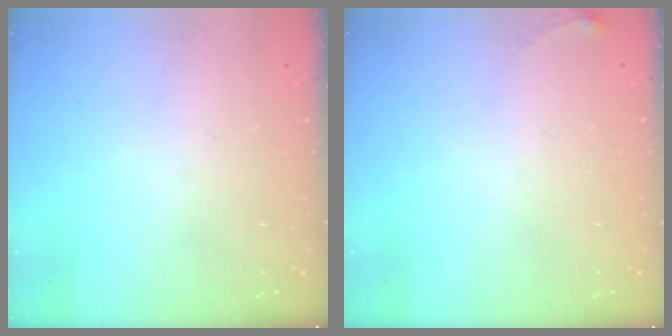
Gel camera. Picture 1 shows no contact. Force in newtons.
{"total": 4.9, "press": 4.5, "slide": 1.7}